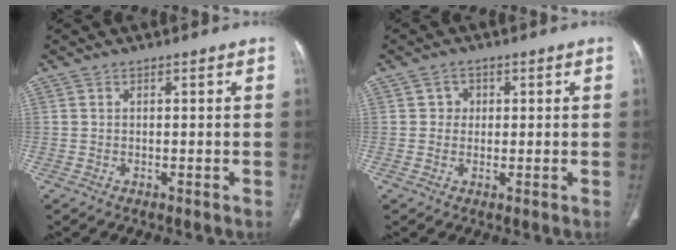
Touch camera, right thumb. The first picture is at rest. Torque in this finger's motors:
{"motor_torque": [-0.15, 0.06, -0.22, 0.26, 0.04]}